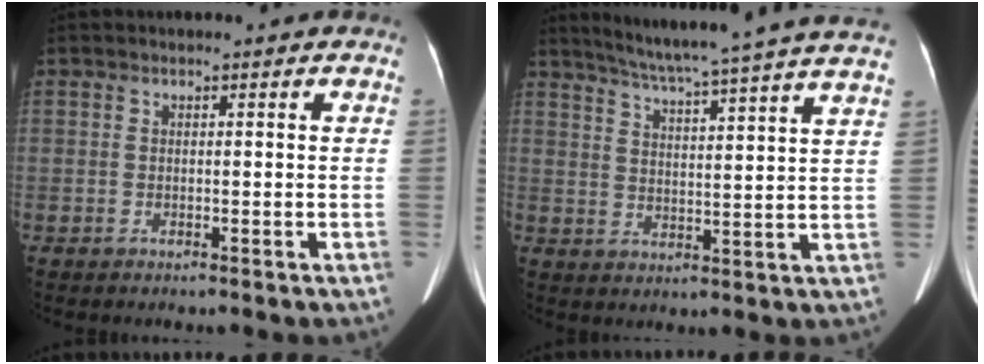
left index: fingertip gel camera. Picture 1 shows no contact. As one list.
[{"total": 20.0, "force": [17.6, -1.6, 9.5], "torque": [-0.159, -0.020, 0.230]}]